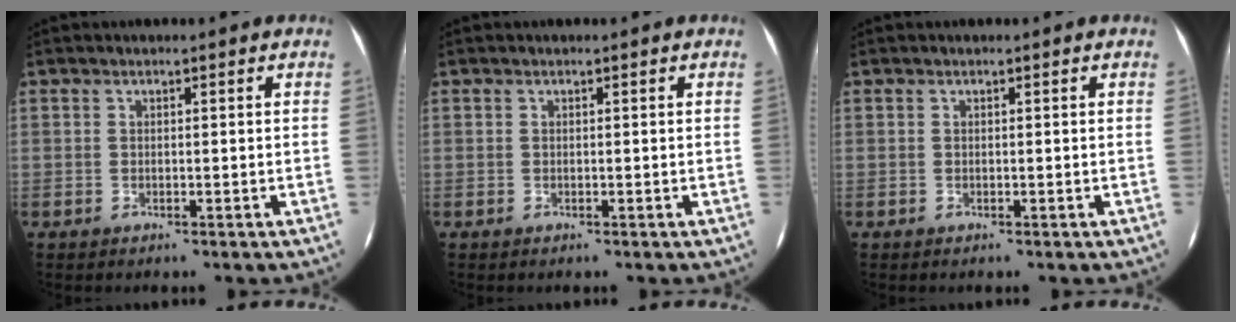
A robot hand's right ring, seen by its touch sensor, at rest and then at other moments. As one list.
[{"total": 0.0}, {"total": 0.0}]